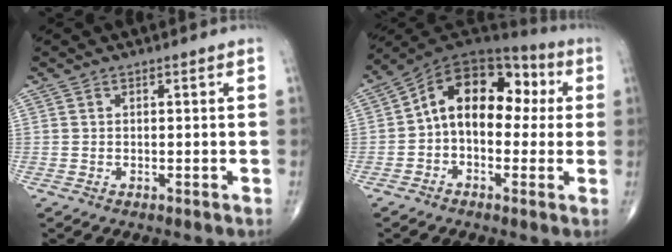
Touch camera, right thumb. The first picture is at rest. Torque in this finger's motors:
{"motor_torque": [1.19, 1.56, 0.47, 0.18, 0.11]}